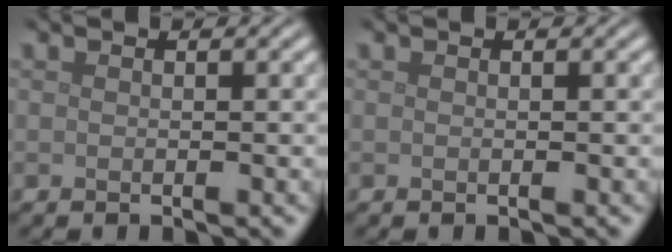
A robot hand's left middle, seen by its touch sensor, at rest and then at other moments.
{"total": 0.0}